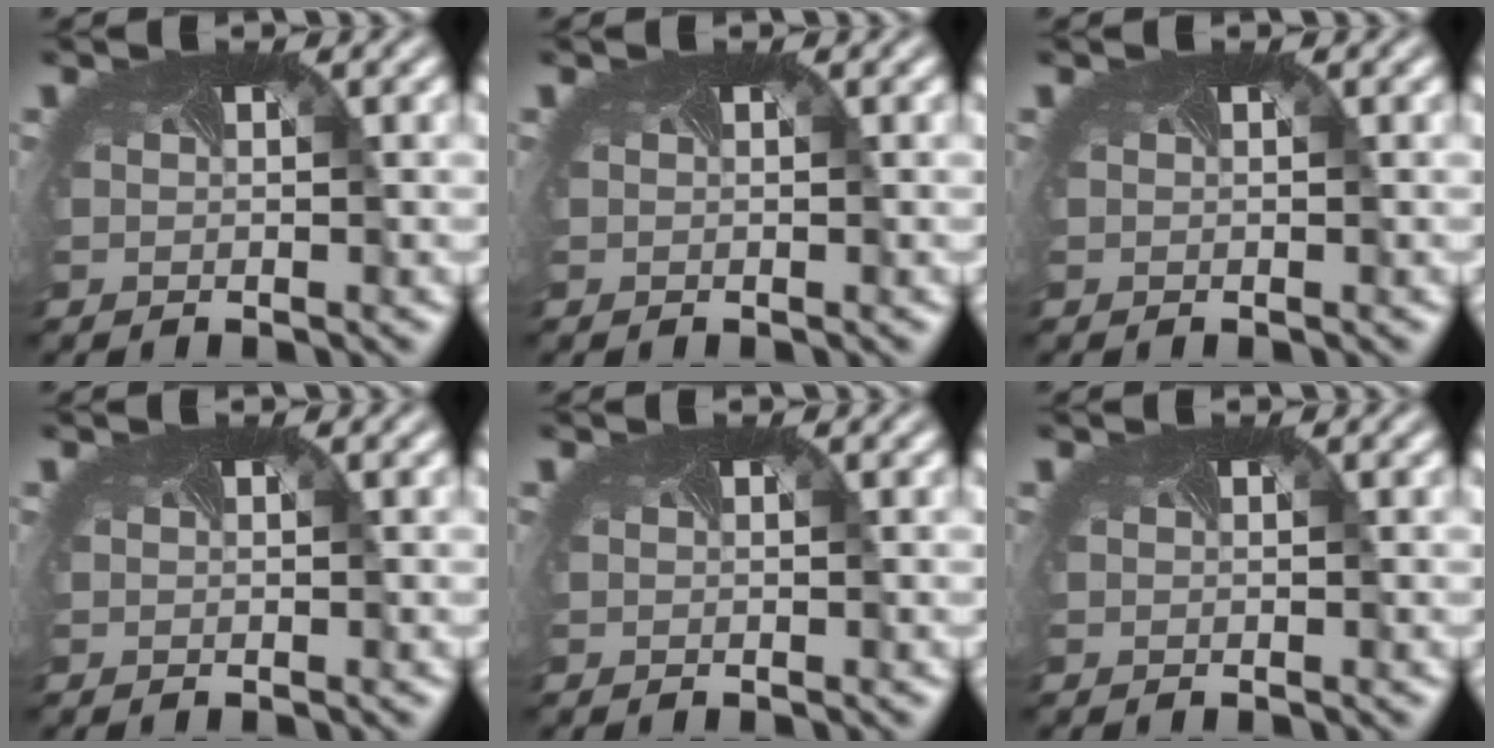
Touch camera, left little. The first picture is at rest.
{"total": 0.0}
{"total": 0.0}
{"total": 0.0}
{"total": 0.0}
{"total": 0.0}